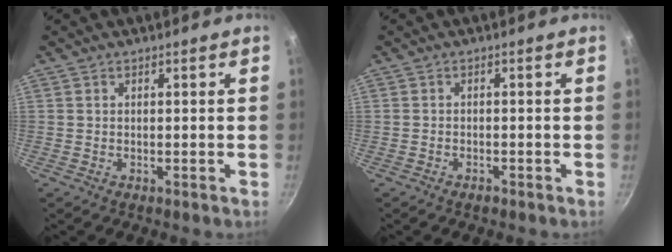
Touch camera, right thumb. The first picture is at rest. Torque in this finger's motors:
{"motor_torque": [-0.19, 0.09, -0.43, 0.06, 0.02]}